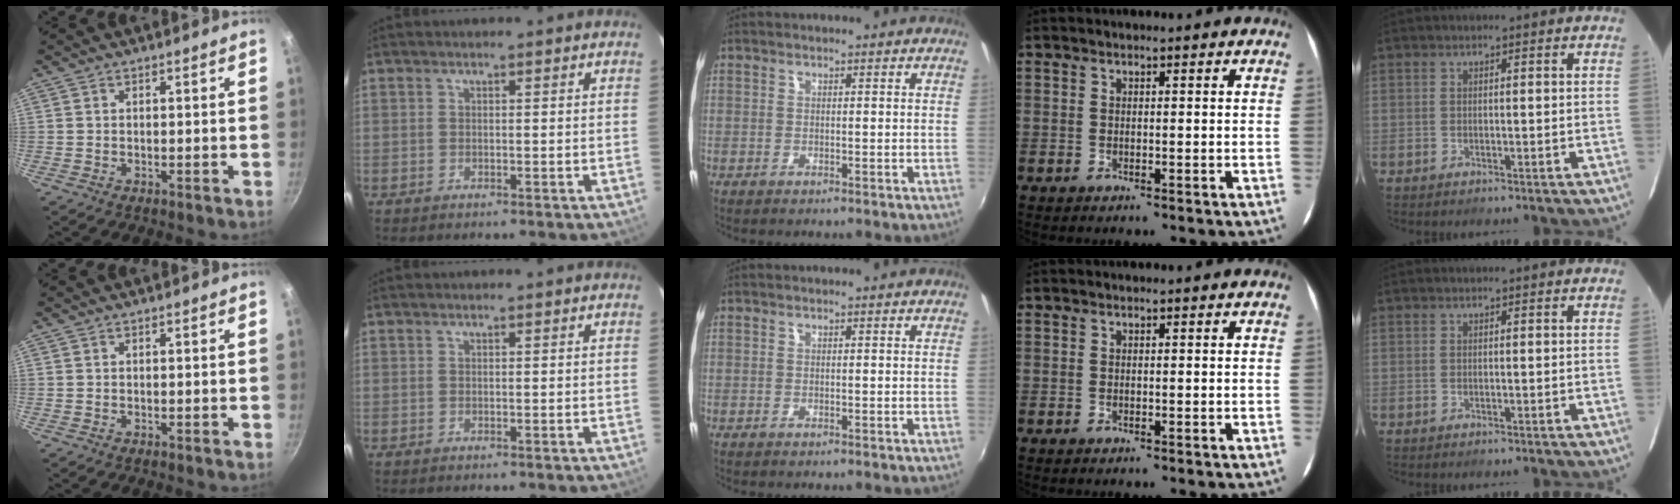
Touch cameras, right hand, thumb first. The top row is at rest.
{}